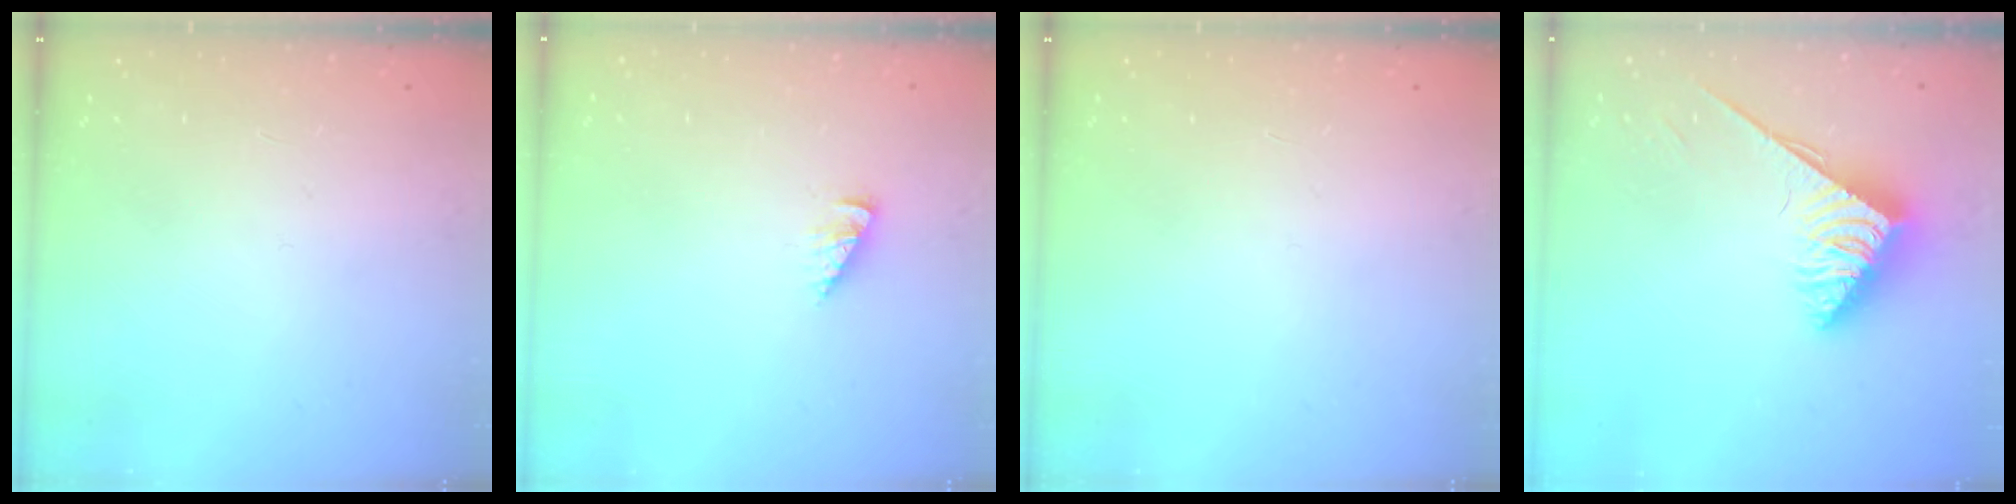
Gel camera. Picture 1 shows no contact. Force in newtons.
{"total": 2.5, "press": 2.5, "slide": 0.1}
{"total": 0.0}
{"total": 4.0, "press": 3.9, "slide": 0.7}